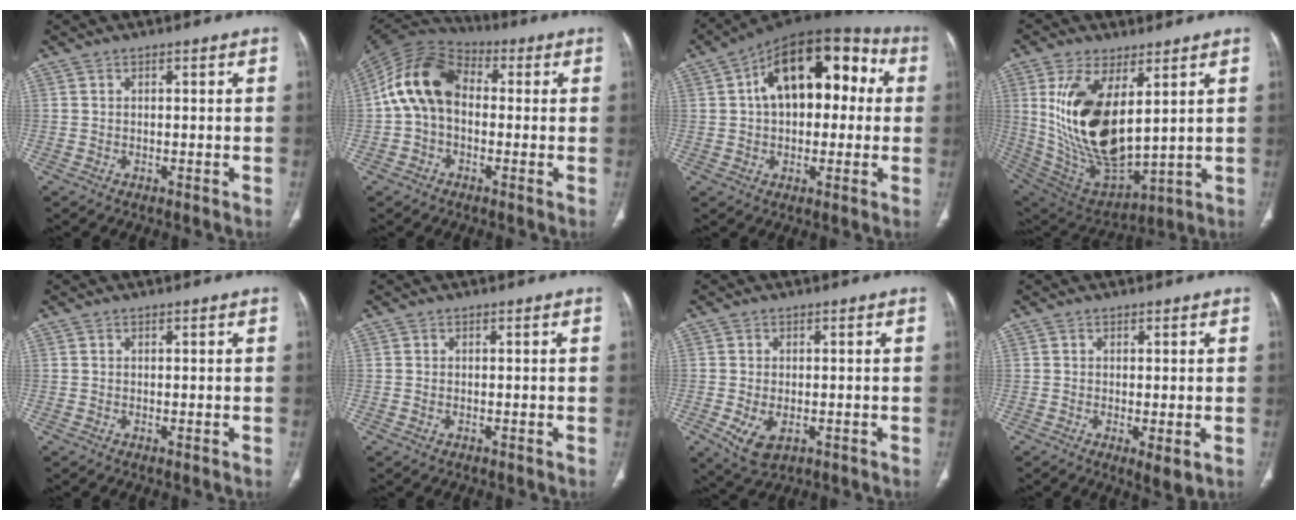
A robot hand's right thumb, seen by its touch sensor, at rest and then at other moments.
{"total": 13.2, "force": [0.1, 9.3, 9.3], "torque": [-0.169, 0.035, -0.015]}
{"total": 19.6, "force": [3.7, 11.4, 15.6], "torque": [-0.201, 0.043, 0.046]}
{"total": 20.5, "force": [5.0, 9.8, 17.3], "torque": [-0.326, -0.032, 0.117]}
{"total": 0.0}
{"total": 0.5, "force": [-0.2, 0.4, 0.4], "torque": [-0.013, 0.002, -0.001]}
{"total": 5.7, "force": [-1.7, 3.3, 4.3], "torque": [-0.081, -0.008, -0.019]}
{"total": 3.2, "force": [-0.7, 1.0, 3.0], "torque": [-0.053, -0.013, -0.010]}